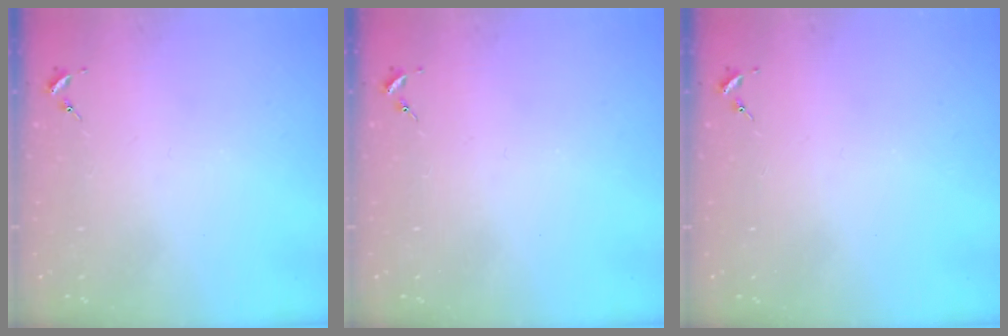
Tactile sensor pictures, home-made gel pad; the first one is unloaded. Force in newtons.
{"total": 0.0}
{"total": 0.0}